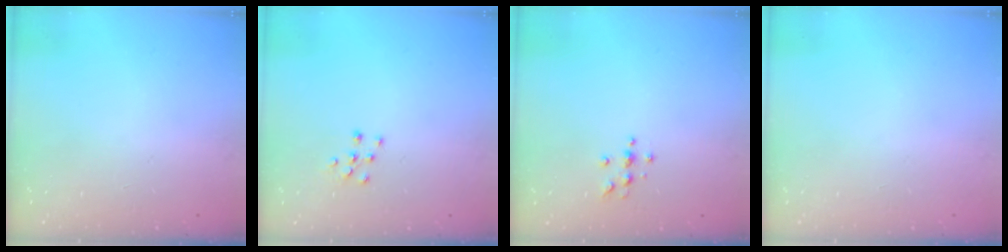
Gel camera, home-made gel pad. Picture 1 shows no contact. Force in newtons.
{"total": 6.8, "press": 6.8, "slide": 0.4}
{"total": 4.0, "press": 4.0, "slide": 0.5}
{"total": 0.0}